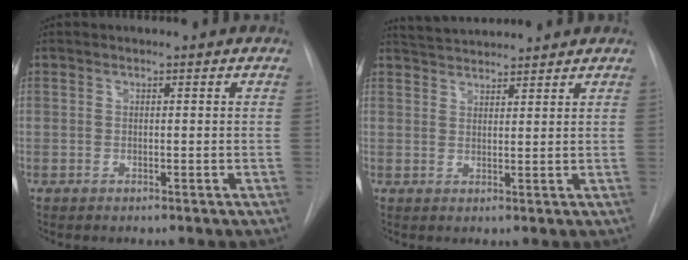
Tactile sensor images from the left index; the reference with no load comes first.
{"total": 5.9, "force": [5.7, 0.5, 1.2], "torque": [-0.029, 0.032, 0.096]}